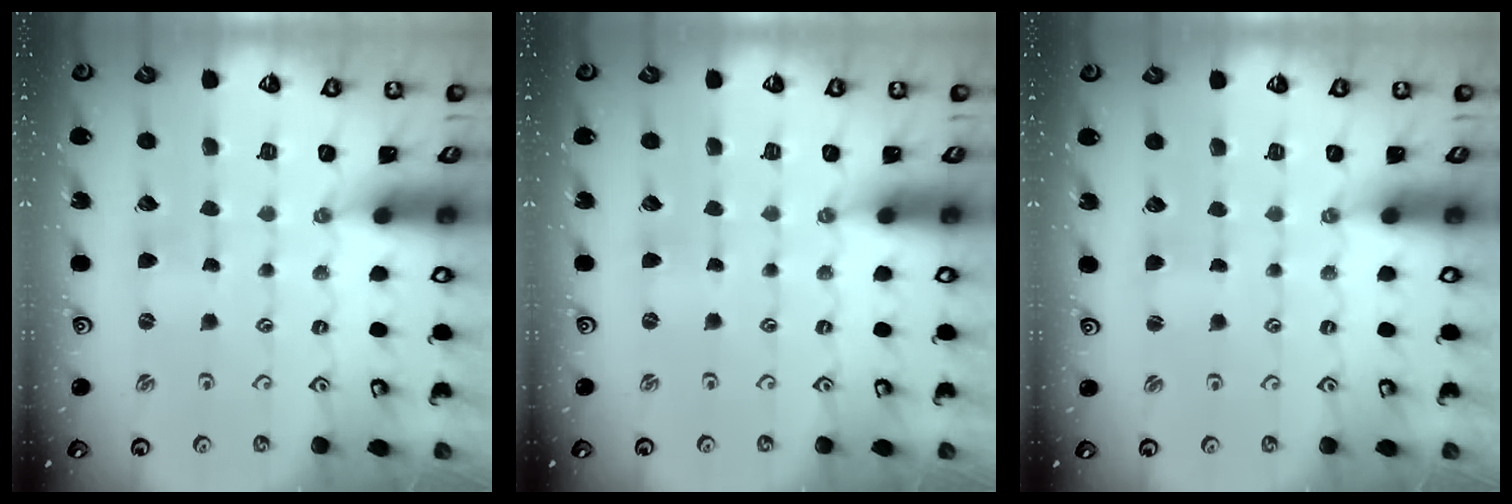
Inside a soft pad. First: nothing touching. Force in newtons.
{"total": 0.0}
{"total": 0.5, "press": 0.5, "slide": 0.1}